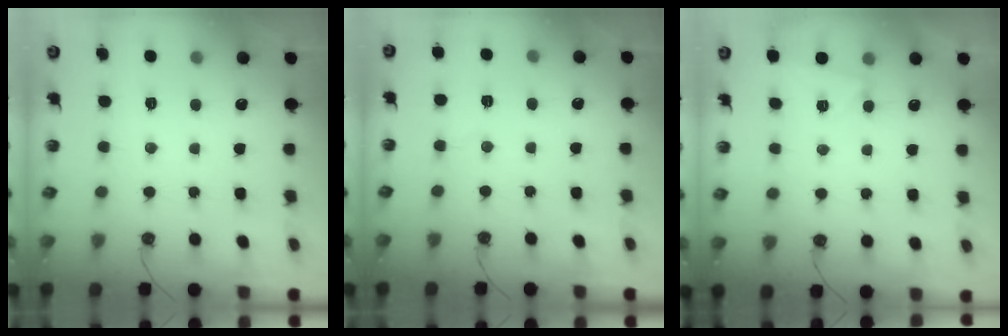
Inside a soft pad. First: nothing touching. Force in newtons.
{"total": 3.7, "press": 2.6, "slide": 2.6}
{"total": 2.6, "press": 2.5, "slide": 0.3}